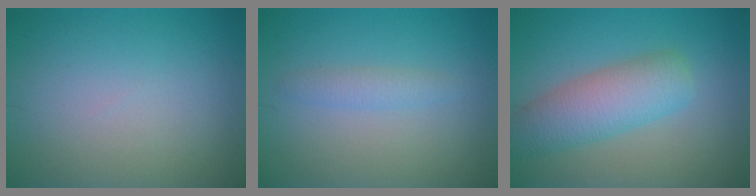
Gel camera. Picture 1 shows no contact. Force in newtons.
{"total": 1.4, "press": 1.4, "slide": 0.1}
{"total": 5.4, "press": 5.4, "slide": 0.2}